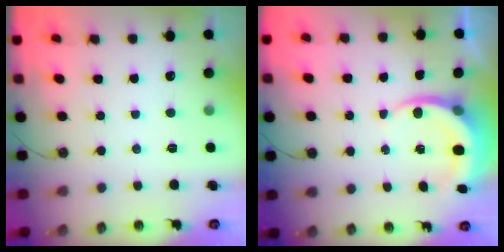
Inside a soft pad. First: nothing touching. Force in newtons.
{"total": 6.0, "press": 6.0, "slide": 0.3}